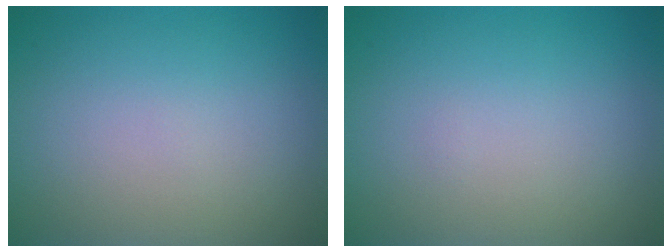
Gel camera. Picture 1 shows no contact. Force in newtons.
{"total": 0.0}